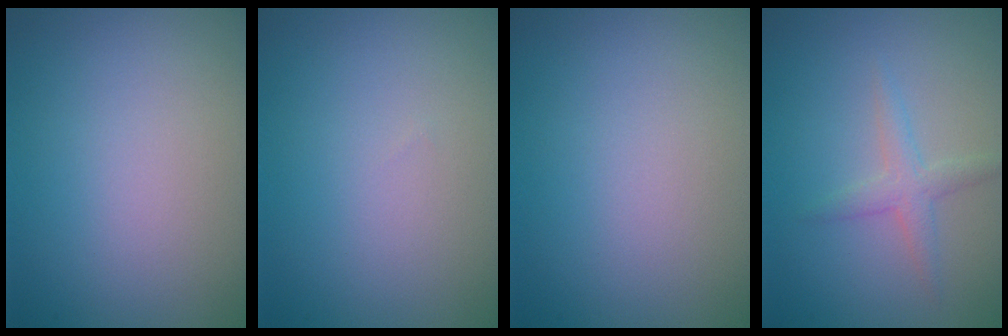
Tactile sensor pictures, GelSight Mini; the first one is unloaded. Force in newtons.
{"total": 0.0}
{"total": 0.0}
{"total": 1.8, "press": 1.8, "slide": 0.0}